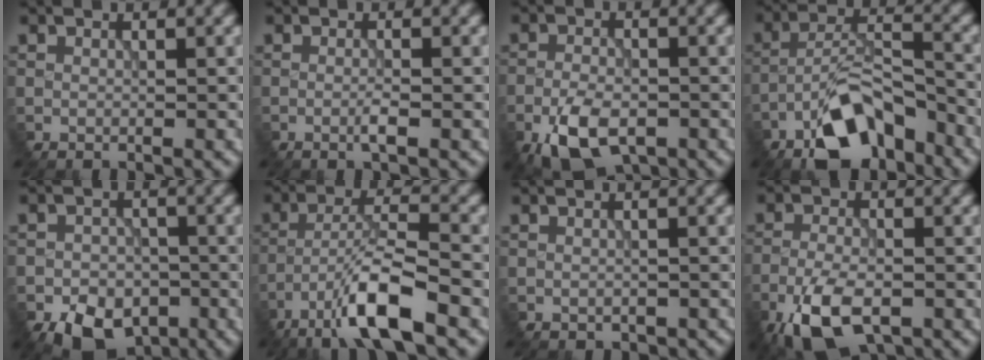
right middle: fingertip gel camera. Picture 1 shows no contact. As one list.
[{"total": 1.0, "force": [-0.7, -0.3, 0.6], "torque": [-0.008, -0.004, -0.015]}, {"total": 5.9, "force": [-3.8, 2.7, 3.6], "torque": [-0.070, -0.010, -0.076]}, {"total": 8.8, "force": [-6.4, 3.1, 5.2], "torque": [-0.077, 0.008, -0.124]}, {"total": 6.4, "force": [-4.1, 3.9, 2.9], "torque": [-0.043, -0.020, -0.063]}, {"total": 7.5, "force": [-5.2, 1.1, 5.4], "torque": [-0.090, 0.006, -0.099]}, {"total": 1.1, "force": [-0.6, 0.8, 0.3], "torque": [-0.005, -0.011, -0.008]}, {"total": 6.5, "force": [-4.3, 2.7, 4.0], "torque": [-0.084, -0.013, -0.088]}]